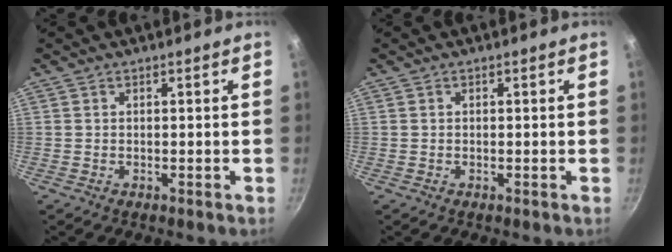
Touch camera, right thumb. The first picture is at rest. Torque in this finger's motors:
{"motor_torque": [-0.05, -0.20, -0.57, 0.25, -0.02]}